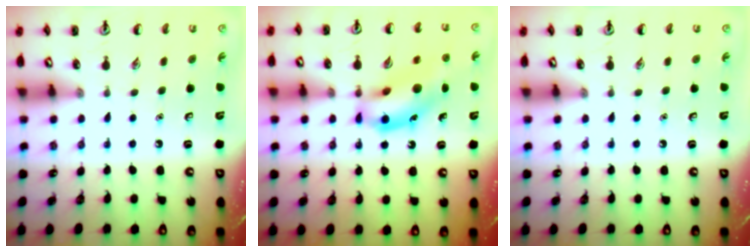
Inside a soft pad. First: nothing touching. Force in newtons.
{"total": 14.6, "press": 14.4, "slide": 2.1}
{"total": 0.0}